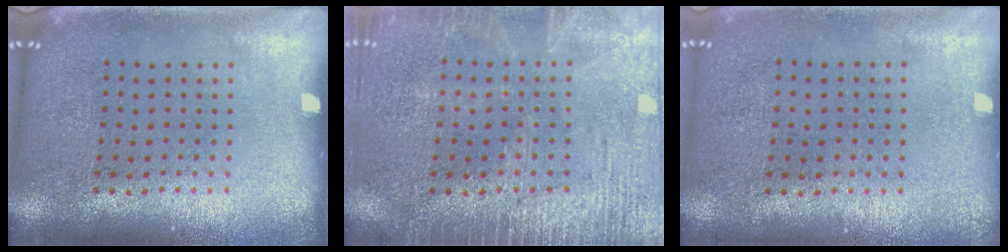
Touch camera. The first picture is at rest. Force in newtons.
{"total": 3.5, "press": 3.5, "slide": 0.5}
{"total": 0.0}